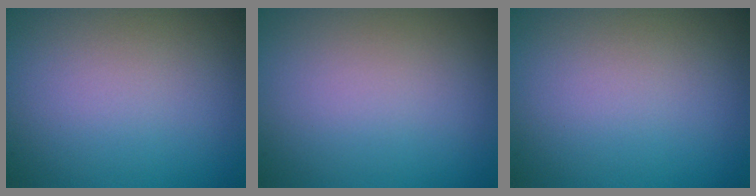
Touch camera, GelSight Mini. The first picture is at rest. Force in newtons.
{"total": 0.0}
{"total": 0.0}